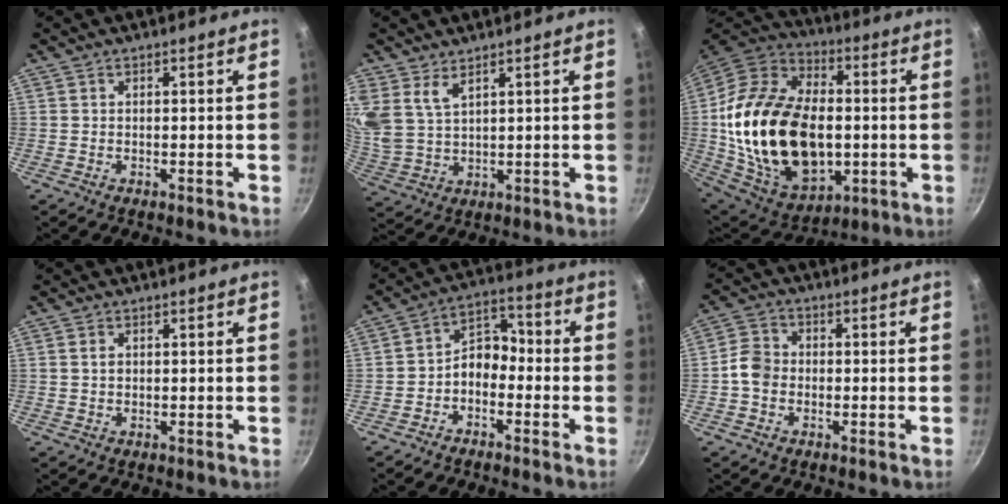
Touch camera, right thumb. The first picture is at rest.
{"total": 6.3, "force": [4.0, 3.2, 3.6], "torque": [-0.069, -0.025, 0.090]}
{"total": 30.8, "force": [-1.2, 19.9, 23.5], "torque": [-0.416, 0.010, -0.013]}
{"total": 1.4, "force": [0.4, 1.0, 0.9], "torque": [-0.014, 0.003, 0.007]}
{"total": 6.7, "force": [-2.4, 4.8, 4.1], "torque": [-0.040, 0.049, -0.055]}
{"total": 5.0, "force": [-1.1, 4.1, 2.5], "torque": [-0.033, 0.017, -0.033]}